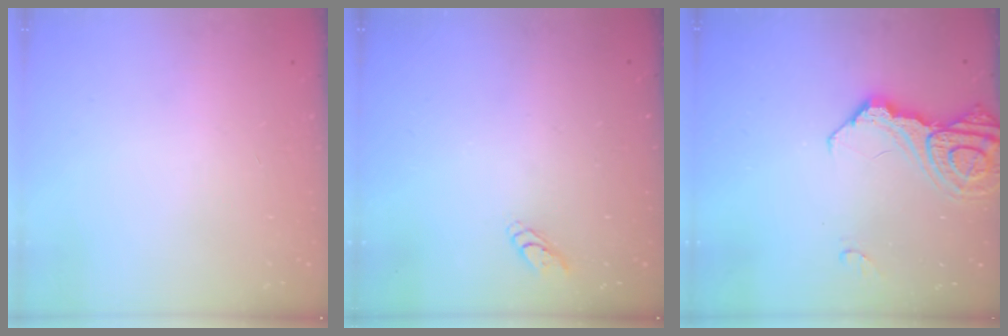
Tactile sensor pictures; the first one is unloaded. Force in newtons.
{"total": 2.8, "press": 2.8, "slide": 0.3}
{"total": 16.5, "press": 16.4, "slide": 1.8}